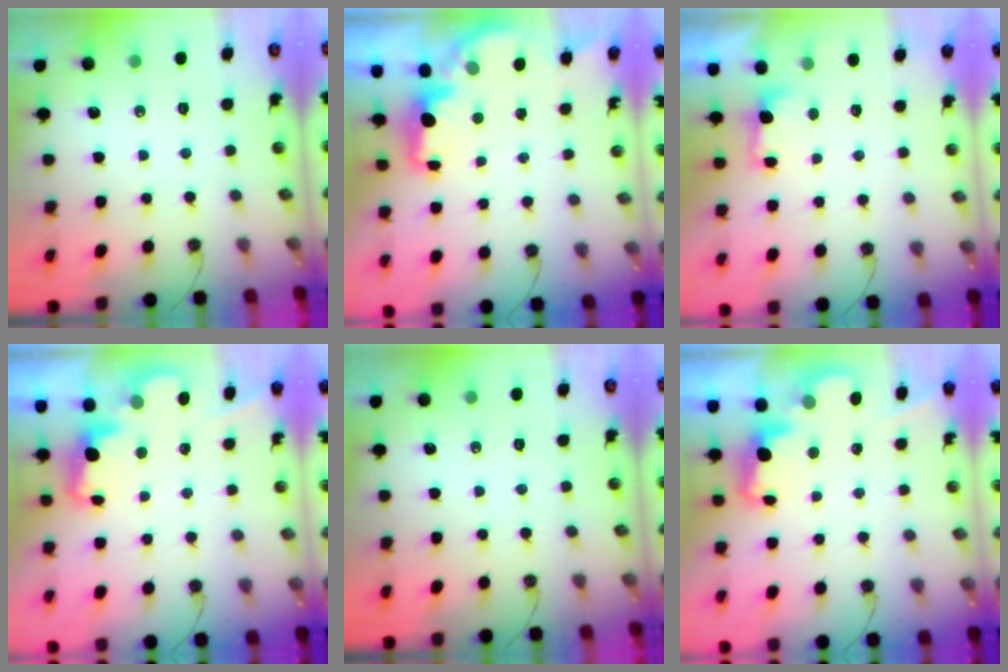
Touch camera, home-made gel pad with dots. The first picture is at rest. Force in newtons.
{"total": 2.3, "press": 2.1, "slide": 0.8}
{"total": 3.1, "press": 3.0, "slide": 0.9}
{"total": 2.3, "press": 2.3, "slide": 0.5}
{"total": 0.0}
{"total": 2.3, "press": 2.3, "slide": 0.5}